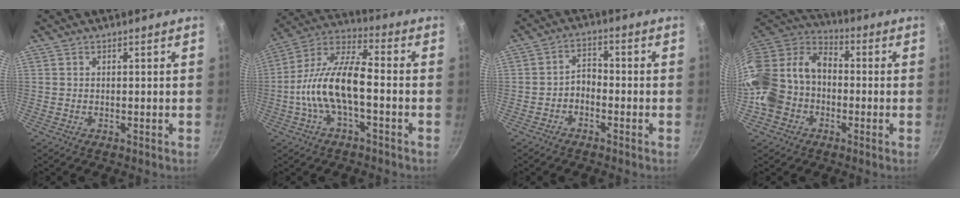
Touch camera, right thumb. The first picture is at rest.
{"total": 16.8, "force": [-2.8, 7.0, 15.0], "torque": [-0.276, 0.044, -0.070]}
{"total": 3.5, "force": [-1.8, 2.3, 2.0], "torque": [-0.023, 0.029, -0.036]}
{"total": 19.3, "force": [-4.1, 15.1, 11.3], "torque": [-0.213, 0.066, -0.091]}